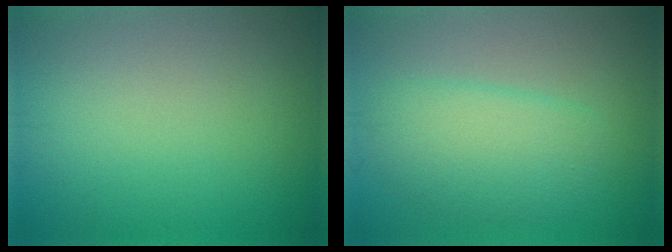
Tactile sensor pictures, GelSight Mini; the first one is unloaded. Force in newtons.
{"total": 4.2, "press": 4.2, "slide": 0.2}